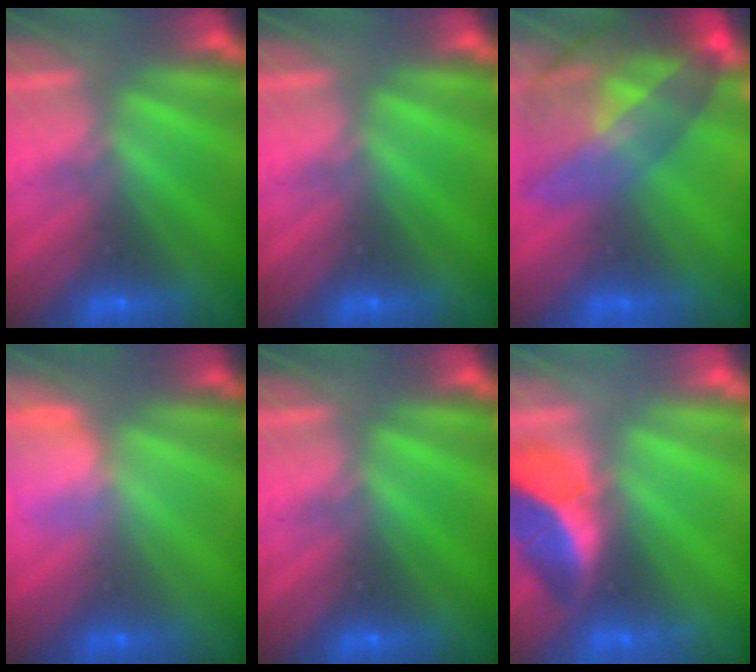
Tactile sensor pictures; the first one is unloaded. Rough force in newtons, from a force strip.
{"total": 0.0}
{"total": 7.3}
{"total": 2.9}
{"total": 0.0}
{"total": 2.6}